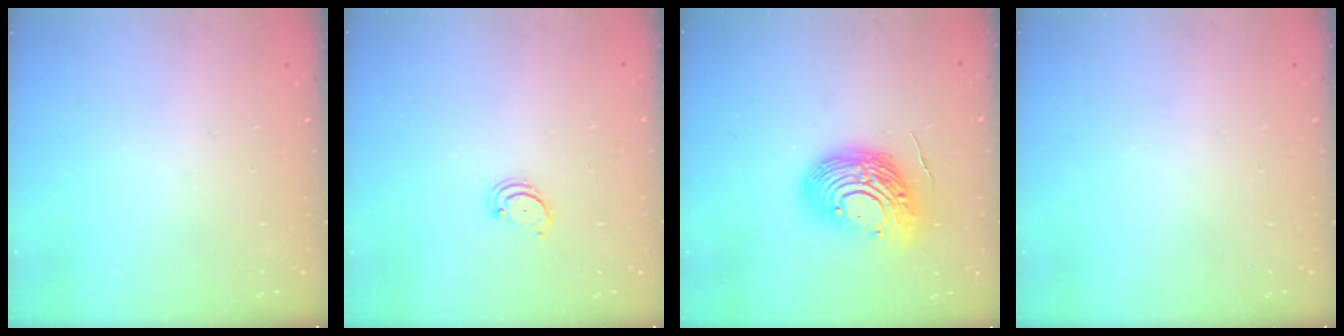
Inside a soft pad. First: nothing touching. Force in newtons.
{"total": 2.4, "press": 2.3, "slide": 0.5}
{"total": 14.6, "press": 14.6, "slide": 1.4}
{"total": 0.0}